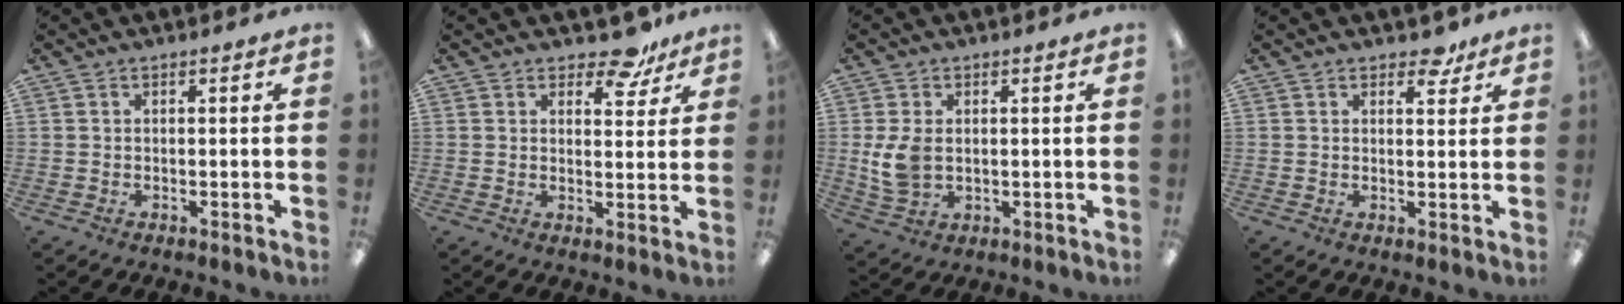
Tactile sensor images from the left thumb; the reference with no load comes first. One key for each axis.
{"total": 7.9, "fx": 6.0, "fy": 3.9, "fz": 3.5, "tx": -0.029, "ty": -0.036, "tz": 0.102}
{"total": 7.2, "fx": 0.8, "fy": 5.2, "fz": 4.9, "tx": -0.109, "ty": -0.002, "tz": 0.013}
{"total": 4.8, "fx": 3.6, "fy": 2.6, "fz": 2.0, "tx": -0.014, "ty": -0.013, "tz": 0.060}